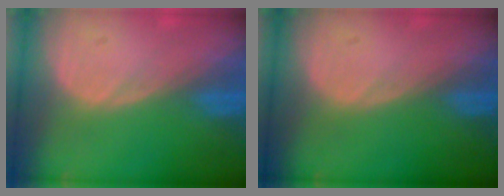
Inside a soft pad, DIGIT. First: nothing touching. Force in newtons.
{"total": 0.0}